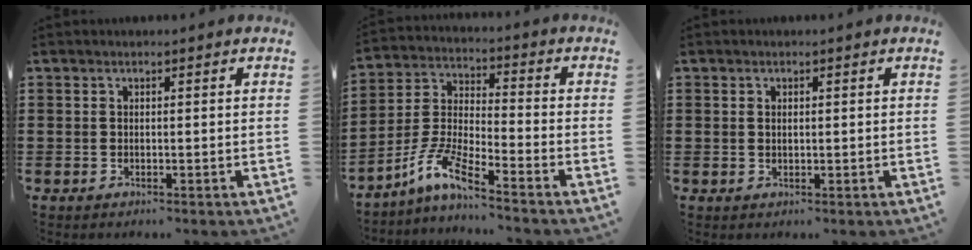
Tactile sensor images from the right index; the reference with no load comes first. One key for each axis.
{"total": 7.2, "fx": -5.8, "fy": 0.6, "fz": 4.2, "tx": -0.113, "ty": -0.014, "tz": -0.120}
{"total": 0.8, "fx": 0.2, "fy": 0.5, "fz": 0.7, "tx": -0.015, "ty": 0.003, "tz": 0.004}